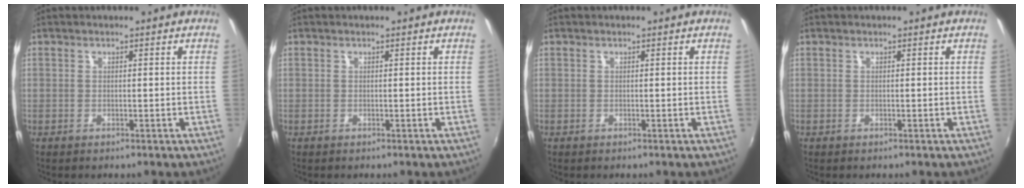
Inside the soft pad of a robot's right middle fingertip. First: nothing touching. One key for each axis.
{"total": 0.0}
{"total": 0.0}
{"total": 0.0}